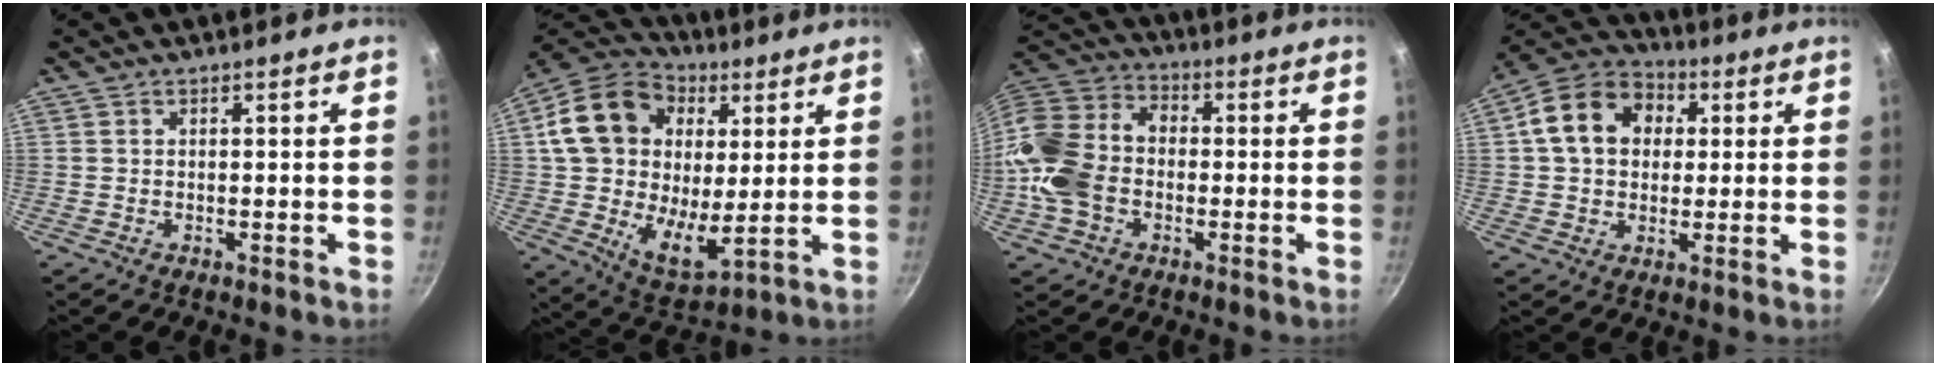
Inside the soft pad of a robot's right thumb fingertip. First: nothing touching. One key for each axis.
{"total": 21.6, "fx": 6.0, "fy": 14.8, "fz": 14.5, "tx": -0.245, "ty": -0.015, "tz": 0.096}
{"total": 15.7, "fx": -2.9, "fy": 11.7, "fz": 10.1, "tx": -0.183, "ty": 0.038, "tz": -0.073}
{"total": 14.1, "fx": 2.9, "fy": 11.1, "fz": 8.2, "tx": -0.117, "ty": 0.025, "tz": 0.031}